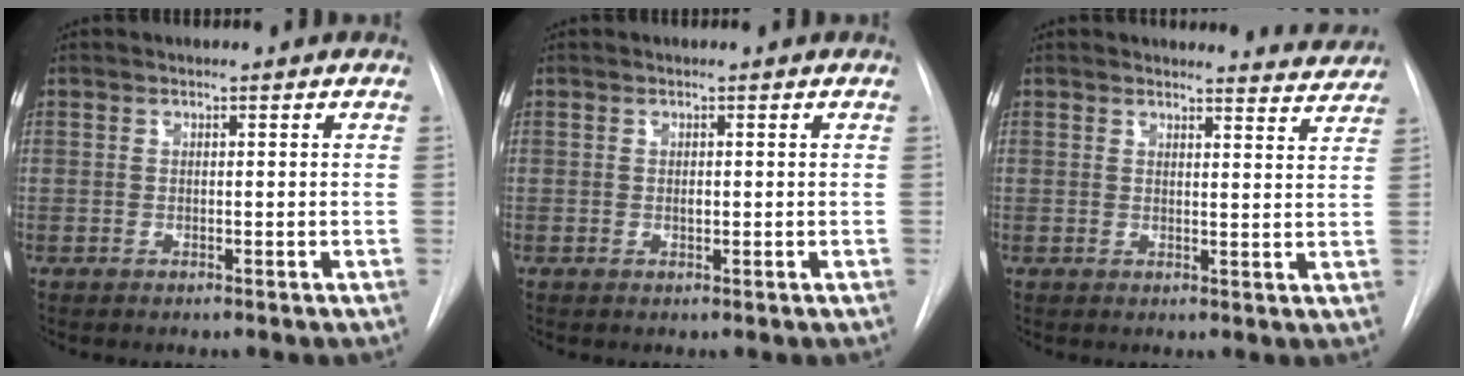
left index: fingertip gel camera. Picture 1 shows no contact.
{"total": 0.5, "force": [0.2, 0.2, 0.5], "torque": [-0.010, 0.003, 0.005]}
{"total": 5.5, "force": [5.5, 0.5, -0.5], "torque": [0.011, -0.031, 0.044]}